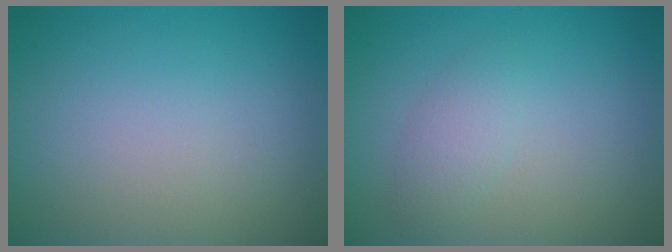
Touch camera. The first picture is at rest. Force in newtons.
{"total": 1.7, "press": 1.7, "slide": 0.1}